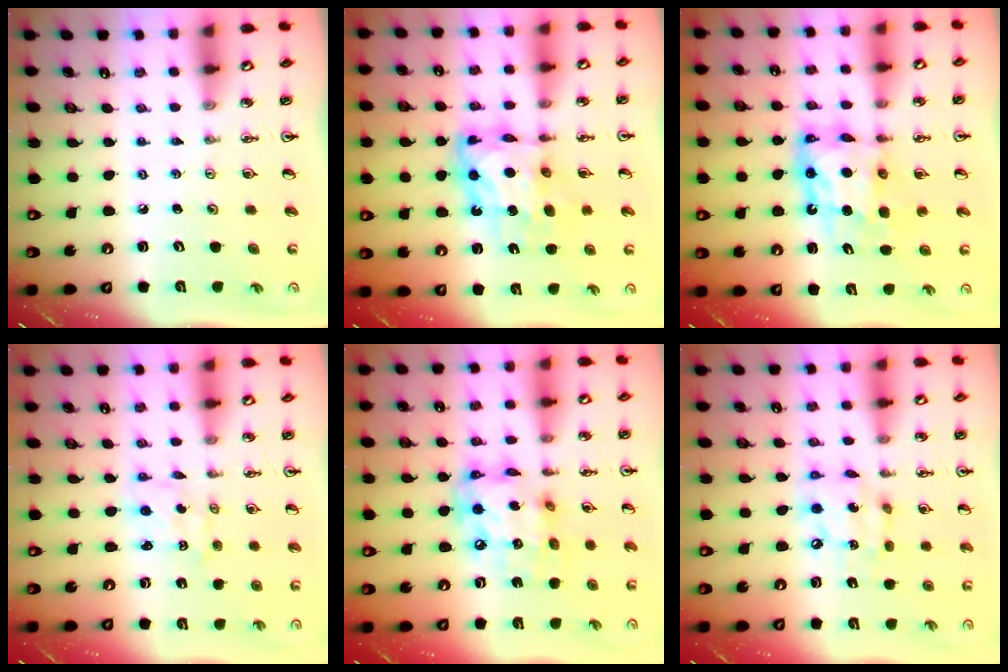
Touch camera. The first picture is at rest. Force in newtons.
{"total": 12.1, "press": 12.1, "slide": 1.1}
{"total": 11.3, "press": 11.2, "slide": 1.0}
{"total": 1.1, "press": 1.1, "slide": 0.1}
{"total": 15.8, "press": 15.8, "slide": 1.4}
{"total": 9.3, "press": 9.3, "slide": 0.8}